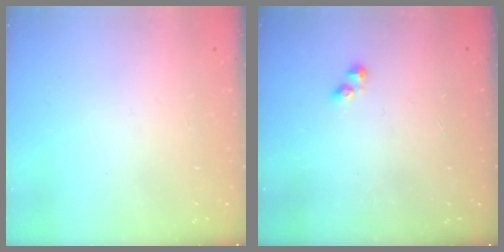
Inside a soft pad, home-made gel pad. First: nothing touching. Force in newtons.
{"total": 2.3, "press": 2.3, "slide": 0.4}